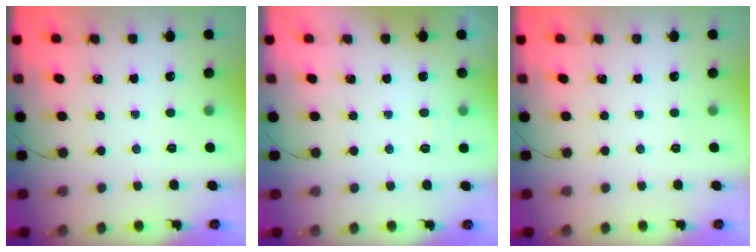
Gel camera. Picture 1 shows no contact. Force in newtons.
{"total": 2.6, "press": 2.1, "slide": 1.5}
{"total": 0.0}